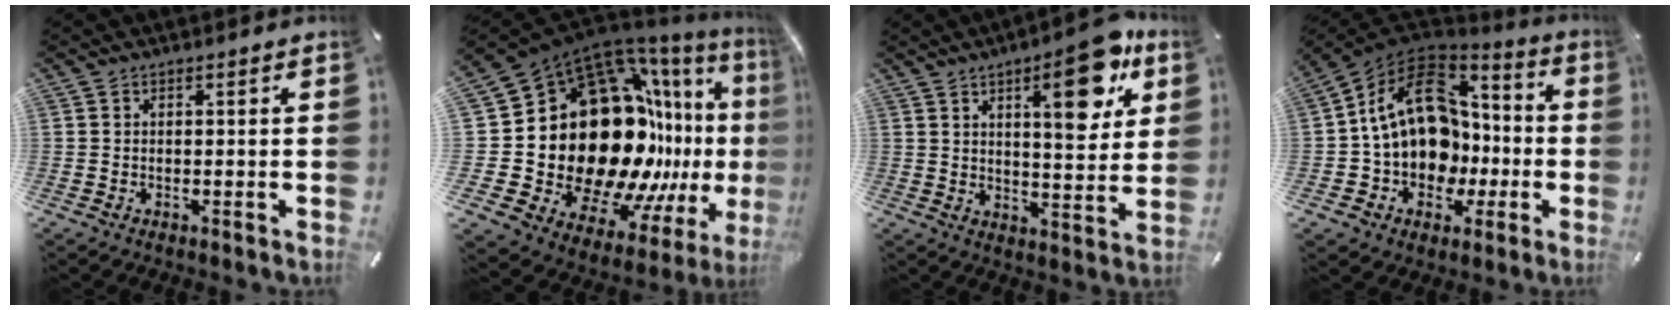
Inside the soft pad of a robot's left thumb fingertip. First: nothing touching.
{"total": 32.7, "force": [0.9, 21.5, 24.5], "torque": [-0.404, -0.126, 0.083]}
{"total": 16.1, "force": [8.1, 6.0, 12.6], "torque": [-0.156, -0.040, 0.120]}
{"total": 18.7, "force": [1.7, 15.1, 10.8], "torque": [-0.193, -0.005, 0.040]}